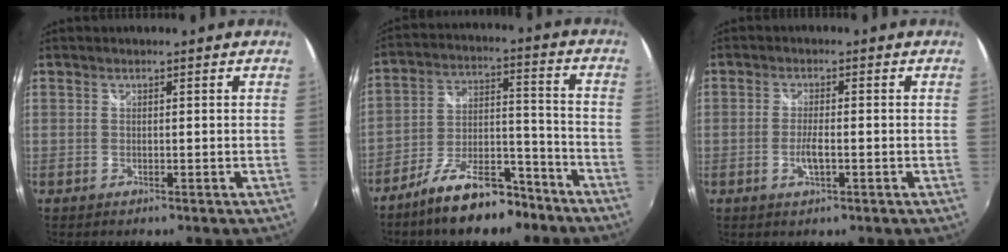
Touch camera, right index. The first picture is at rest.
{"total": 14.5, "force": [-10.7, 5.4, 8.1], "torque": [-0.149, 0.018, -0.172]}
{"total": 3.5, "force": [-1.2, 1.0, 3.2], "torque": [-0.065, -0.005, -0.021]}